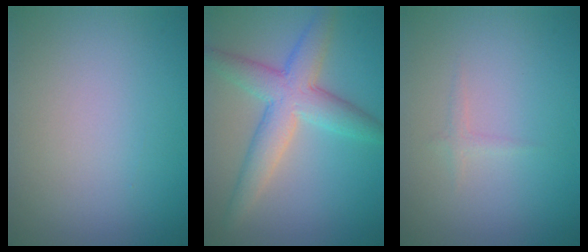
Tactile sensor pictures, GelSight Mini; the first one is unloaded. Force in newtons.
{"total": 5.7, "press": 5.7, "slide": 0.4}
{"total": 0.7, "press": 0.7, "slide": 0.0}